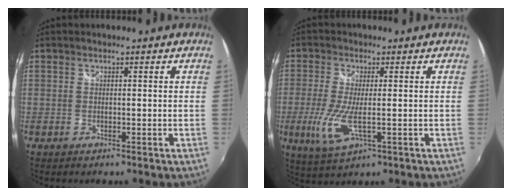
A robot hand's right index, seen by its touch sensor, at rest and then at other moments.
{"total": 8.0, "force": [-2.0, 2.2, 7.4], "torque": [-0.162, -0.016, -0.037]}